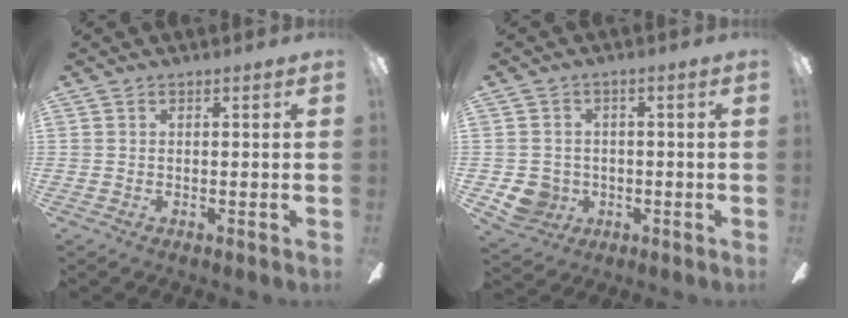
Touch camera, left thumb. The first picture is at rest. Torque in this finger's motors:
{"motor_torque": [-0.08, 0.07, -0.04, 0.00, 0.00]}